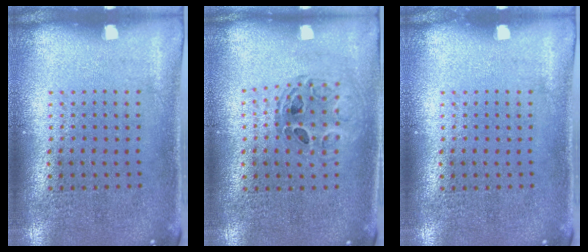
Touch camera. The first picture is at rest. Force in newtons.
{"total": 0.8, "press": 0.8, "slide": 0.1}
{"total": 0.0}